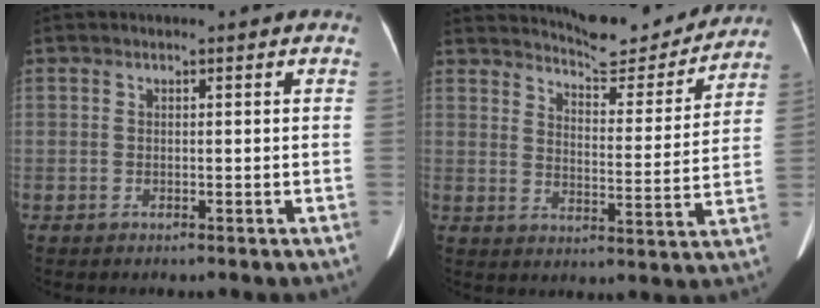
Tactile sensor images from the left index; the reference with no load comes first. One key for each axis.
{"total": 13.1, "fx": 12.5, "fy": 1.7, "fz": 3.4, "tx": -0.047, "ty": -0.022, "tz": 0.164}